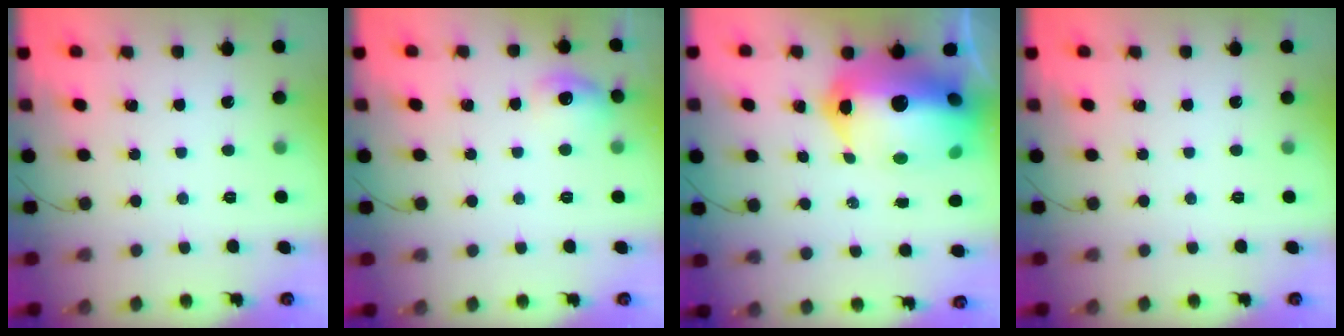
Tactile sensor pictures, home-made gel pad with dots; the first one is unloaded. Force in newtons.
{"total": 8.5, "press": 8.4, "slide": 1.4}
{"total": 25.4, "press": 23.2, "slide": 10.3}
{"total": 0.0}